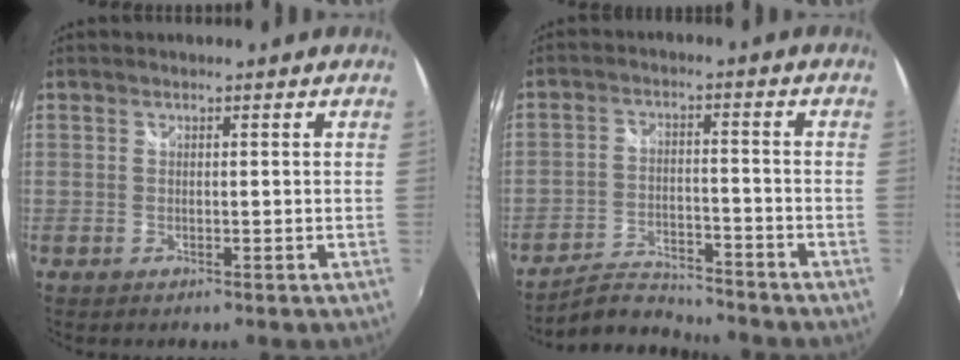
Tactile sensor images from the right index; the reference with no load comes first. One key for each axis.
{"total": 7.7, "fx": -7.5, "fy": 1.5, "fz": 1.1, "tx": -0.043, "ty": 0.007, "tz": -0.130}